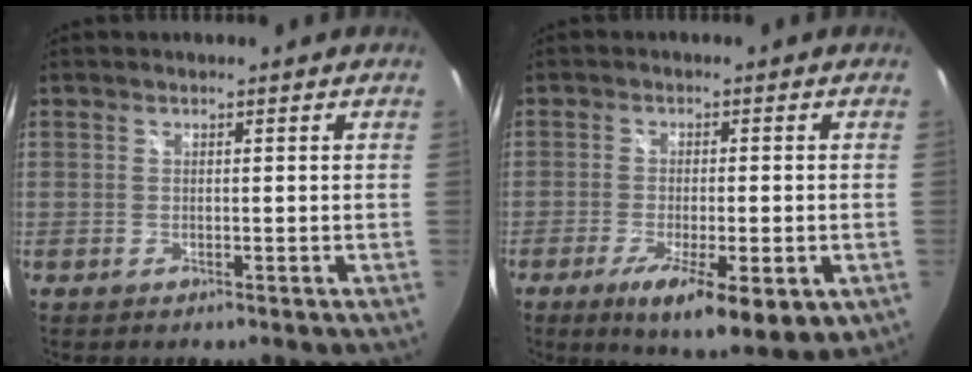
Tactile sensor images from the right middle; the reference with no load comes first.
{"total": 12.0, "force": [-5.3, 3.2, 10.3], "torque": [-0.183, -0.041, -0.079]}